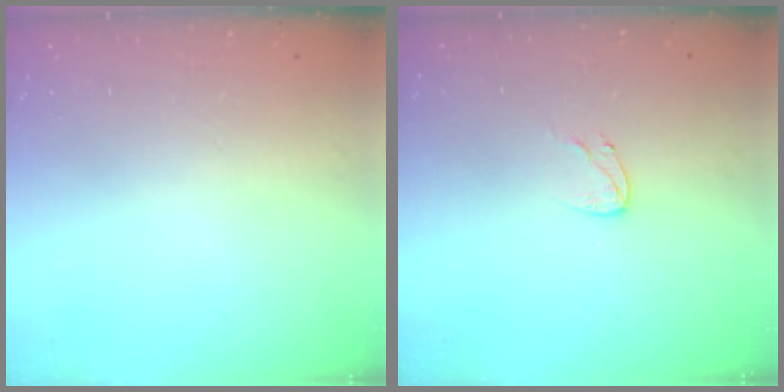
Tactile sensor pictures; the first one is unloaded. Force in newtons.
{"total": 5.6, "press": 5.6, "slide": 0.7}